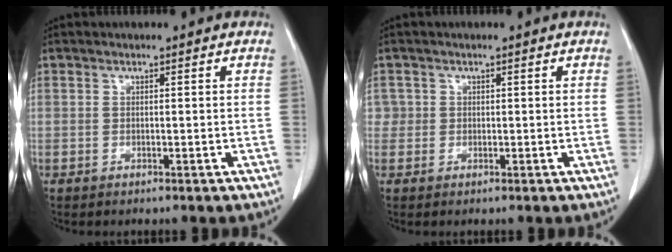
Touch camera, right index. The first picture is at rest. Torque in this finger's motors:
{"motor_torque": [-0.01, -0.01, 0.04, 0.02]}